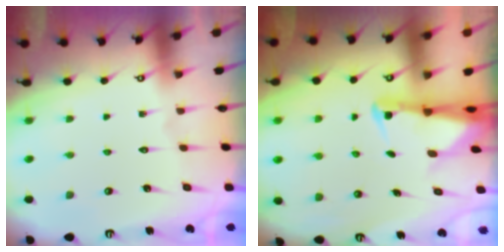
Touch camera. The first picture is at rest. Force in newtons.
{"total": 2.7, "press": 2.7, "slide": 0.4}